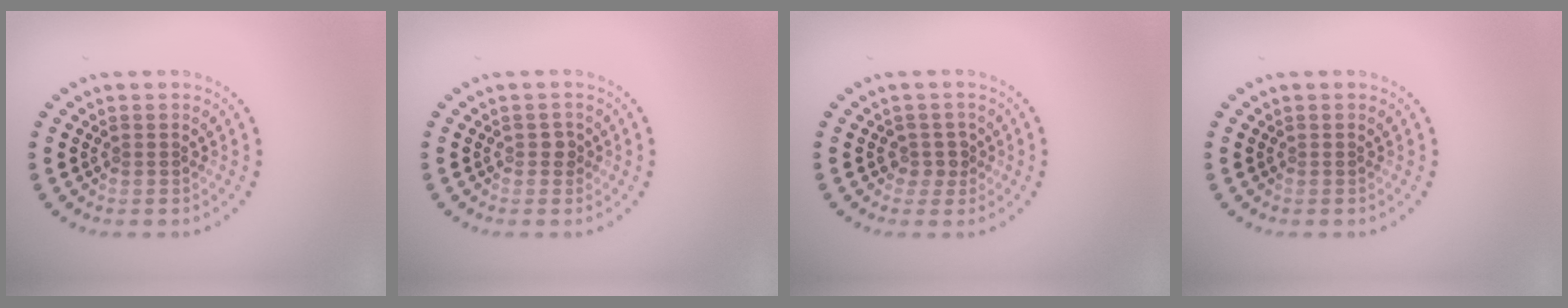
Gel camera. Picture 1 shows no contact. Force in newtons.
{"total": 0.9, "press": 0.9, "slide": 0.2}
{"total": 1.6, "press": 1.3, "slide": 1.0}
{"total": 0.0}